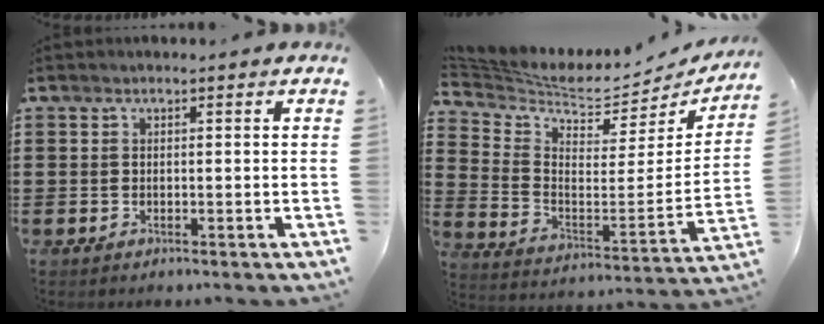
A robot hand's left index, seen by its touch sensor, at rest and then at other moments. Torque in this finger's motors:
{"motor_torque": [1.08, -1.06, 0.06, -0.01]}